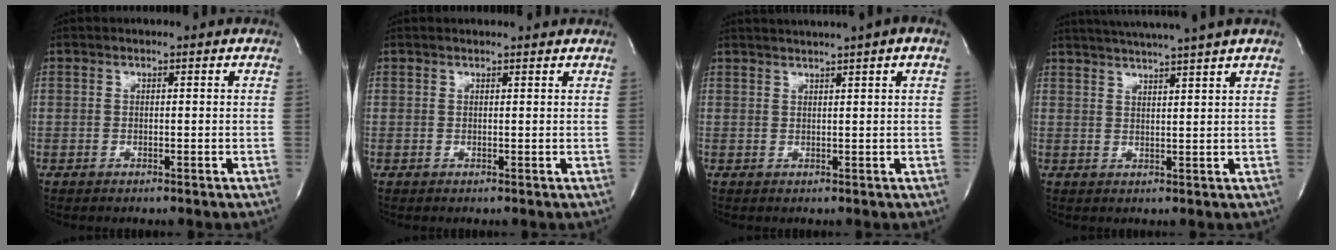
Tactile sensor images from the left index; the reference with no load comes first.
{"total": 2.9, "force": [2.9, 0.2, 0.5], "torque": [-0.012, 0.011, 0.031]}
{"total": 5.7, "force": [4.3, -0.8, 3.7], "torque": [-0.059, 0.026, 0.058]}
{"total": 10.7, "force": [9.3, -1.6, 5.1], "torque": [-0.086, 0.009, 0.126]}